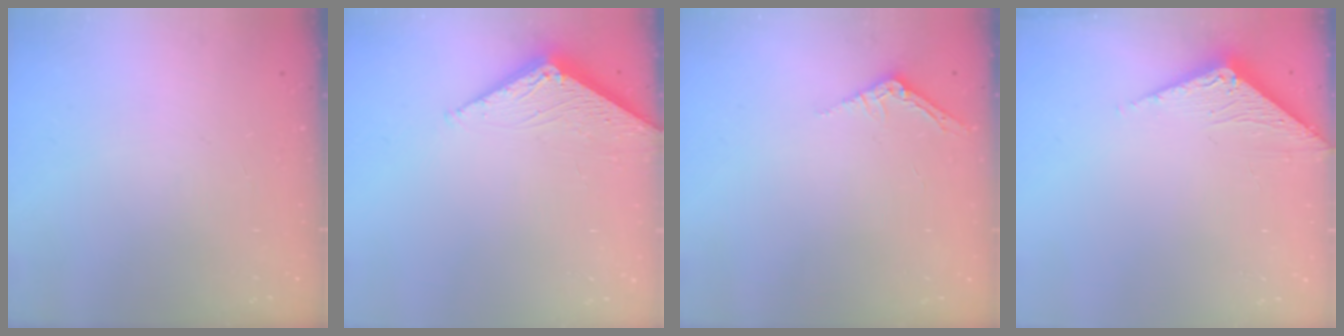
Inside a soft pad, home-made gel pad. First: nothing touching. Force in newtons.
{"total": 4.0, "press": 4.0, "slide": 0.5}
{"total": 2.5, "press": 2.5, "slide": 0.2}
{"total": 3.5, "press": 3.5, "slide": 0.2}